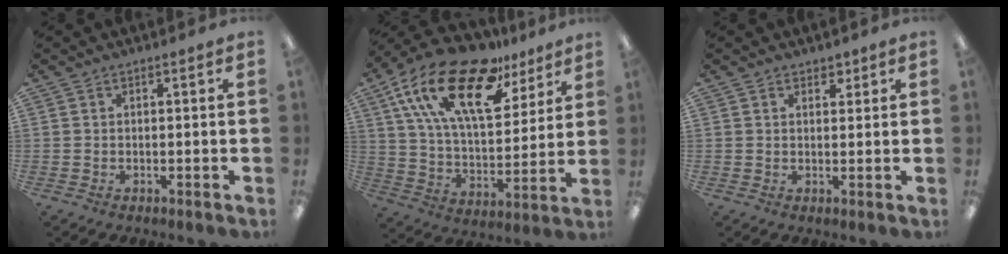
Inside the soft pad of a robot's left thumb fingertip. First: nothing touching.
{"total": 24.0, "force": [14.6, 10.3, 16.1], "torque": [-0.298, -0.076, 0.252]}
{"total": 2.1, "force": [1.5, 1.3, 0.5], "torque": [-0.002, -0.002, 0.027]}